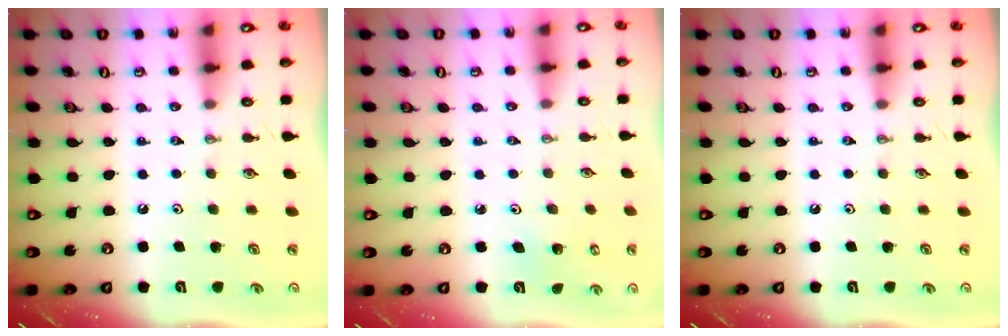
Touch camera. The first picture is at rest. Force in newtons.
{"total": 2.8, "press": 2.8, "slide": 0.2}
{"total": 0.0}